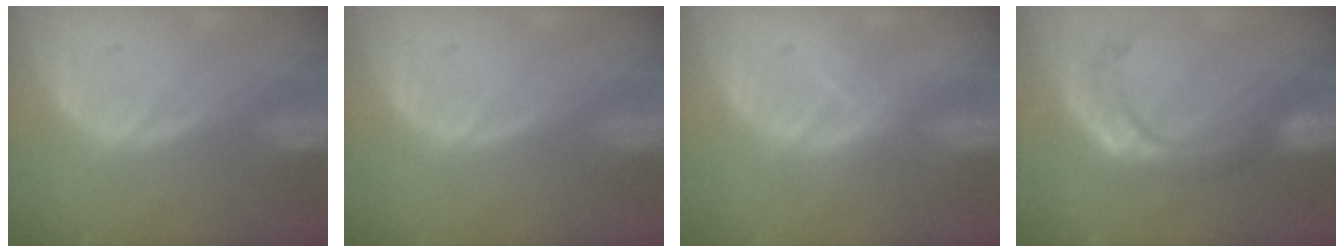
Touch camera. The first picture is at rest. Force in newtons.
{"total": 0.0}
{"total": 2.3, "press": 2.1, "slide": 0.9}
{"total": 8.5, "press": 7.2, "slide": 4.5}